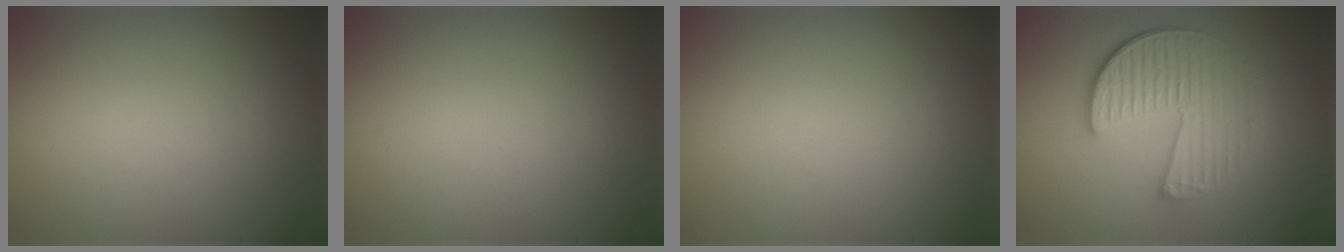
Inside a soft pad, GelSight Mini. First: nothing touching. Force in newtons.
{"total": 0.0}
{"total": 0.0}
{"total": 5.4, "press": 4.1, "slide": 3.6}